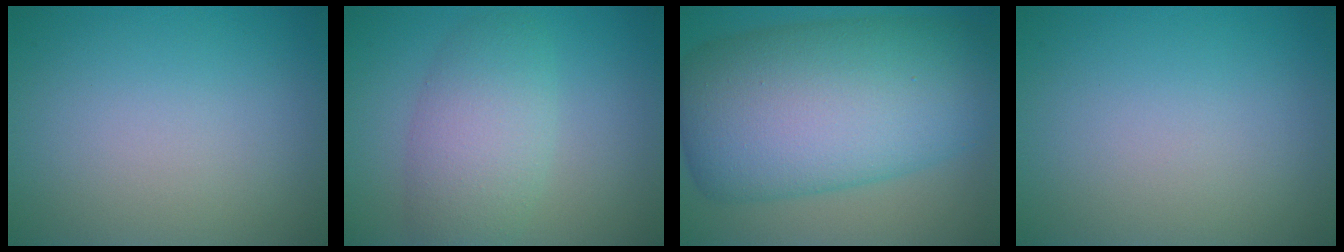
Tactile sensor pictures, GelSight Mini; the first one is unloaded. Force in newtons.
{"total": 5.0, "press": 5.0, "slide": 0.2}
{"total": 14.7, "press": 14.7, "slide": 0.1}
{"total": 0.0}